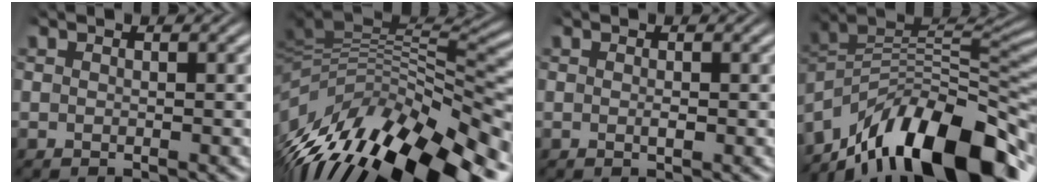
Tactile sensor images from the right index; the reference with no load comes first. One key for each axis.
{"total": 16.0, "fx": -4.8, "fy": 10.2, "fz": 11.4, "tx": -0.203, "ty": -0.042, "tz": -0.057}
{"total": 0.7, "fx": -0.4, "fy": -0.1, "fz": 0.5, "tx": -0.005, "ty": -0.011, "tz": -0.004}
{"total": 15.8, "fx": -5.4, "fy": 9.1, "fz": 11.7, "tx": -0.178, "ty": -0.040, "tz": -0.072}